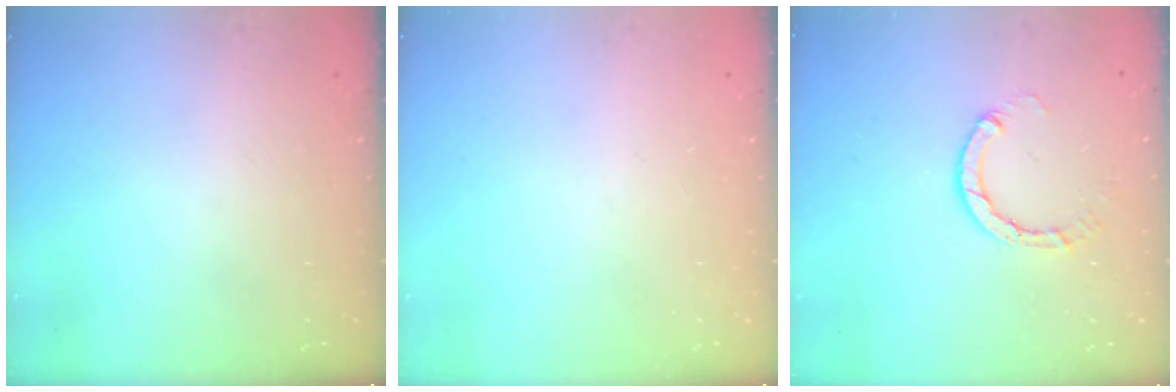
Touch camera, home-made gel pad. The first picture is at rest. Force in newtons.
{"total": 0.0}
{"total": 3.9, "press": 3.9, "slide": 0.4}